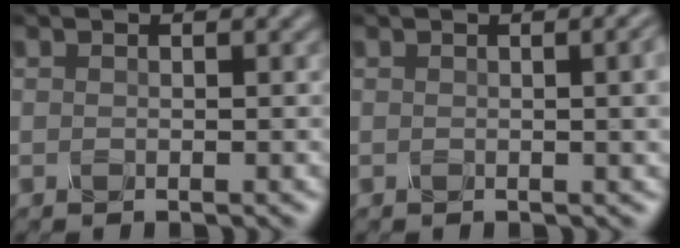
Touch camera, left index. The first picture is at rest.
{"total": 3.9, "force": [0.2, 1.5, 3.6], "torque": [-0.024, 0.011, 0.000]}